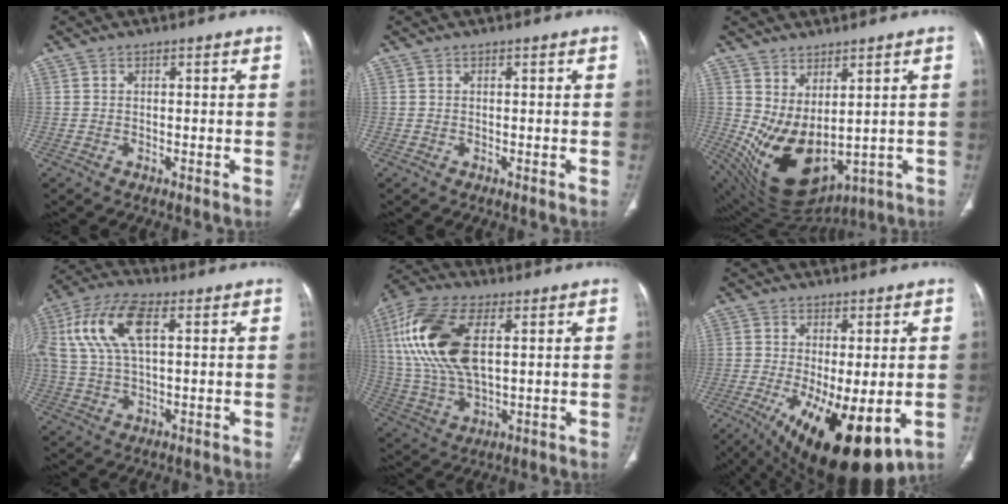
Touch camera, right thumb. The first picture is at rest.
{"total": 0.0}
{"total": 14.2, "force": [1.0, 7.5, 12.0], "torque": [-0.207, -0.033, 0.058]}
{"total": 15.0, "force": [4.3, 7.0, 12.6], "torque": [-0.278, 0.023, 0.080]}
{"total": 19.3, "force": [4.7, 9.6, 16.1], "torque": [-0.346, 0.000, 0.090]}
{"total": 18.0, "force": [-5.9, 6.6, 15.7], "torque": [-0.246, -0.029, -0.074]}